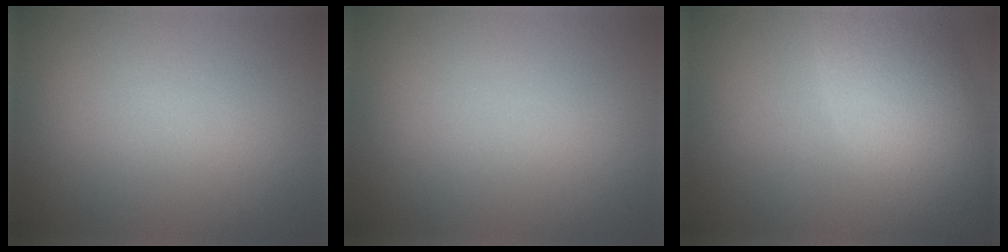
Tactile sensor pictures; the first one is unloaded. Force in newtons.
{"total": 0.0}
{"total": 7.5, "press": 7.5, "slide": 0.6}